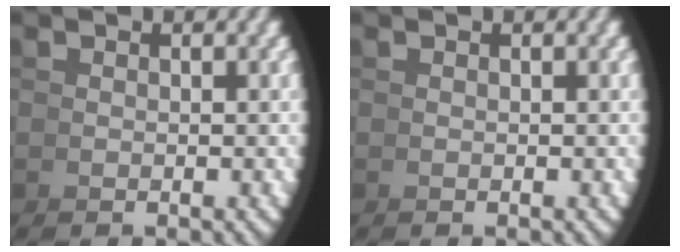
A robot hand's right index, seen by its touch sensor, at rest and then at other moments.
{"total": 0.0}